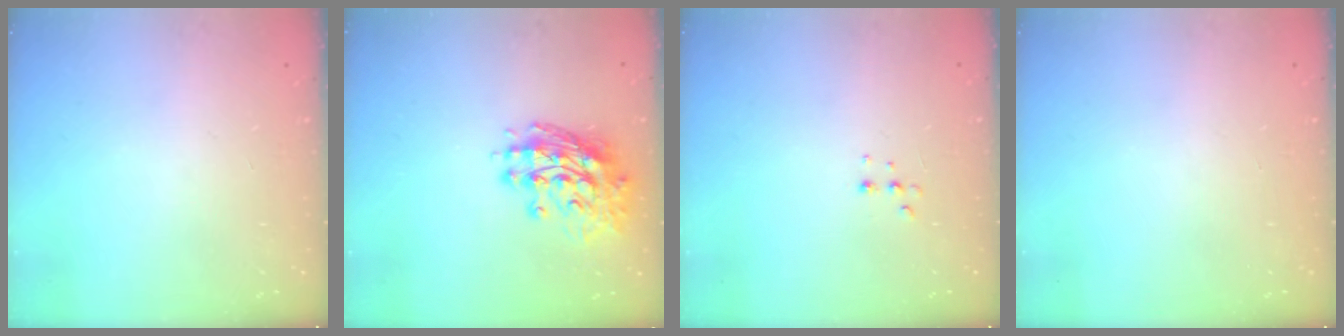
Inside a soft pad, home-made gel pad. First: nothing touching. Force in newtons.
{"total": 11.8, "press": 11.7, "slide": 1.3}
{"total": 3.4, "press": 3.3, "slide": 0.8}
{"total": 0.0}